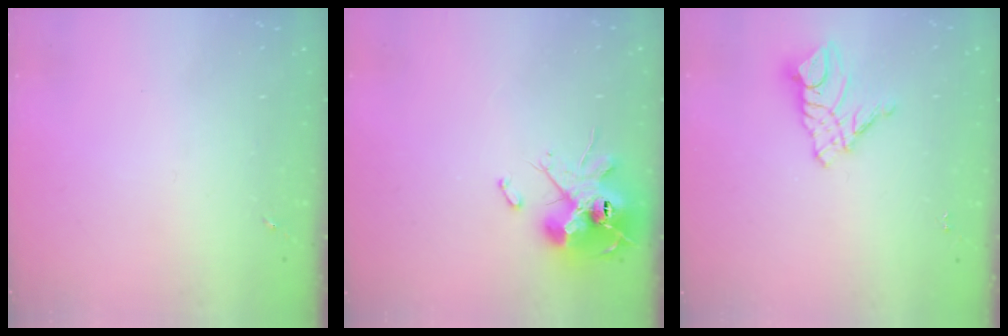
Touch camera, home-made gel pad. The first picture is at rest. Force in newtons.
{"total": 13.9, "press": 13.8, "slide": 1.3}
{"total": 10.8, "press": 10.7, "slide": 0.7}